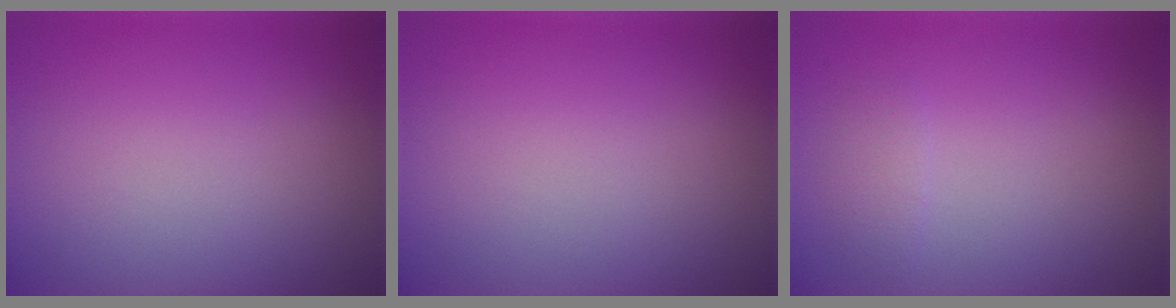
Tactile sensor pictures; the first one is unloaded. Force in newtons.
{"total": 0.0}
{"total": 0.9, "press": 0.9, "slide": 0.0}